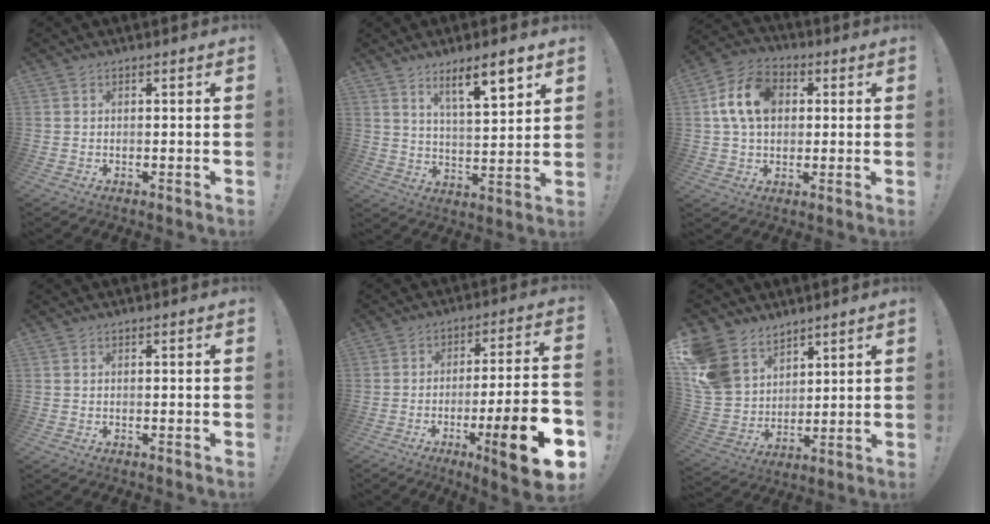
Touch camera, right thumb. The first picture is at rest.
{"total": 11.0, "force": [6.9, 2.2, 8.2], "torque": [-0.113, -0.041, 0.109]}
{"total": 13.9, "force": [3.0, 10.1, 9.1], "torque": [-0.168, 0.014, 0.061]}
{"total": 0.0}
{"total": 18.6, "force": [-7.8, 2.1, 16.7], "torque": [-0.244, 0.032, -0.114]}
{"total": 13.4, "force": [8.3, 9.6, 4.4], "torque": [-0.096, -0.055, 0.170]}